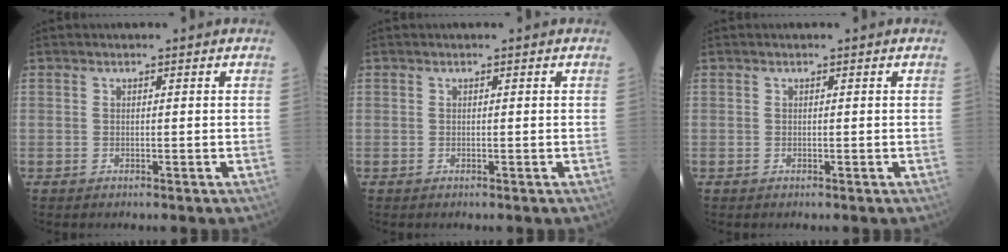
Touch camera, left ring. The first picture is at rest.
{"total": 0.0}
{"total": 0.0}